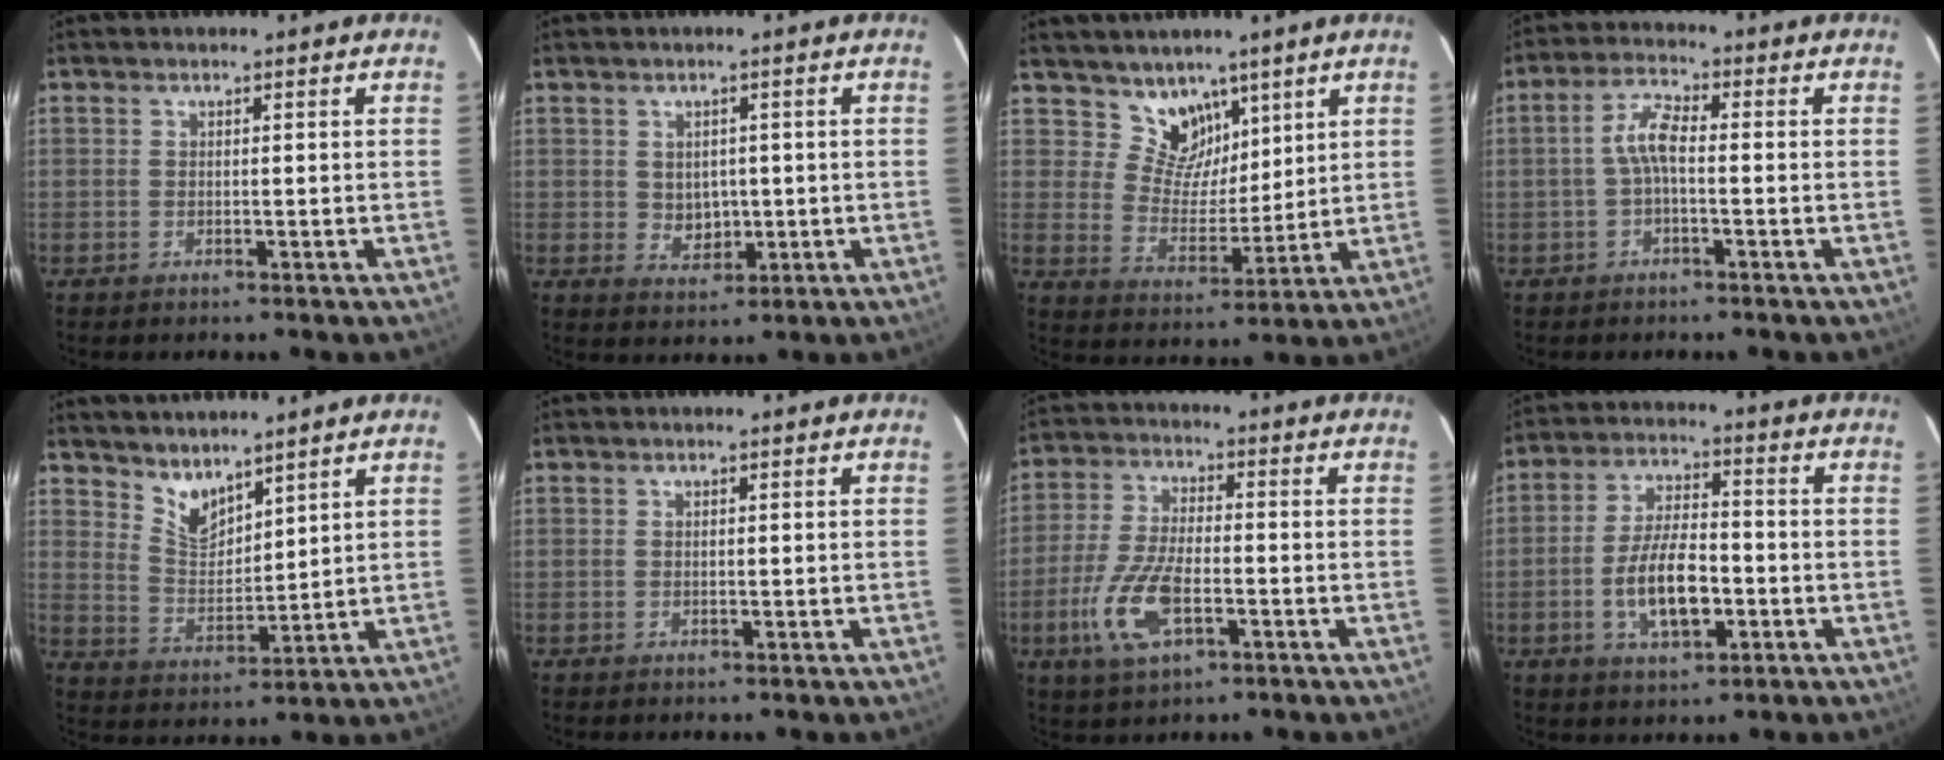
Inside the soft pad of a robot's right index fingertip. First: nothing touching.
{"total": 3.9, "force": [0.2, 3.4, 1.8], "torque": [-0.031, 0.003, 0.011]}
{"total": 6.6, "force": [5.4, 3.4, 1.7], "torque": [-0.021, 0.001, 0.109]}
{"total": 4.5, "force": [-0.9, 1.3, 4.2], "torque": [-0.094, 0.016, -0.021]}
{"total": 6.7, "force": [5.6, 2.7, 2.5], "torque": [-0.036, -0.002, 0.114]}
{"total": 0.5, "force": [0.1, 0.3, 0.4], "torque": [-0.009, 0.002, 0.001]}
{"total": 12.0, "force": [-4.4, 5.1, 10.0], "torque": [-0.219, -0.008, -0.081]}
{"total": 10.4, "force": [-3.0, 4.4, 9.0], "torque": [-0.179, 0.003, -0.048]}